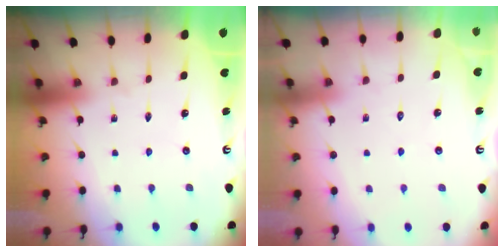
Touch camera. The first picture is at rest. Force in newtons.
{"total": 2.9, "press": 2.9, "slide": 0.4}